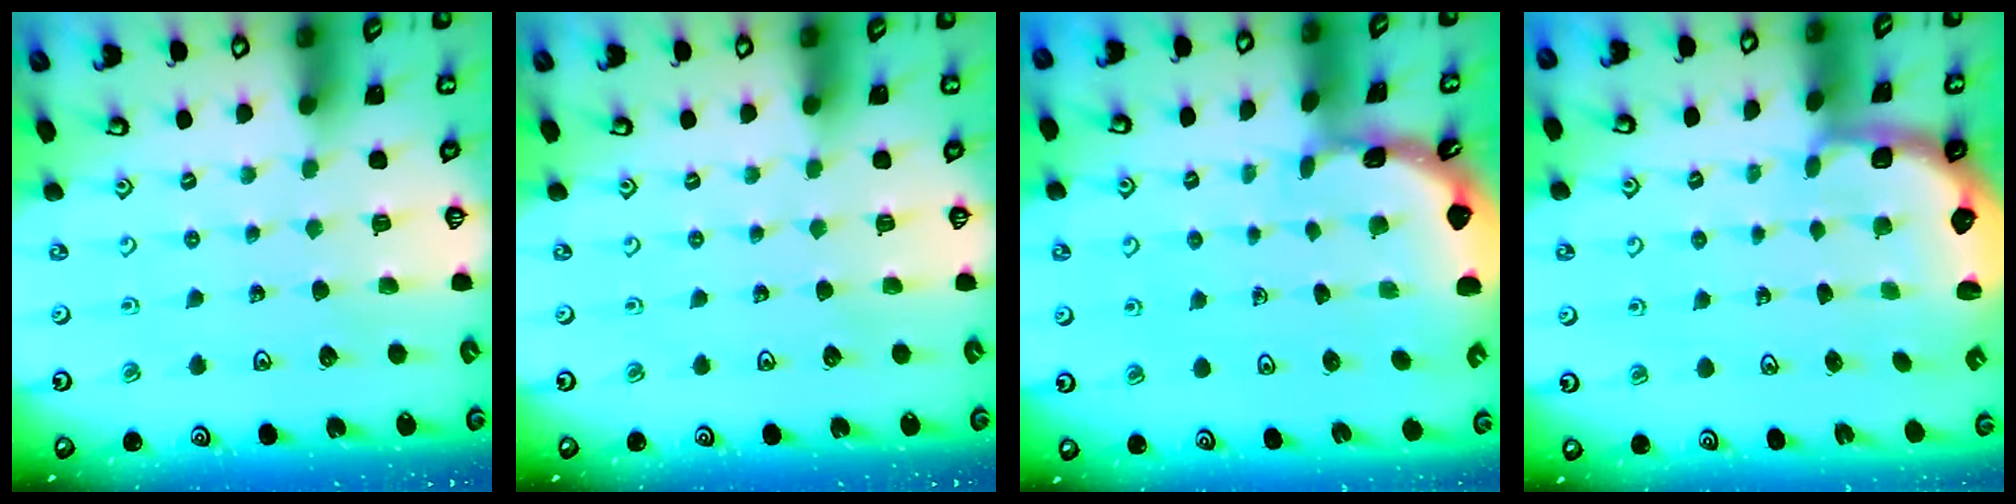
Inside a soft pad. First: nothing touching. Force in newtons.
{"total": 0.0}
{"total": 1.6, "press": 1.6, "slide": 0.1}
{"total": 2.6, "press": 2.0, "slide": 1.7}